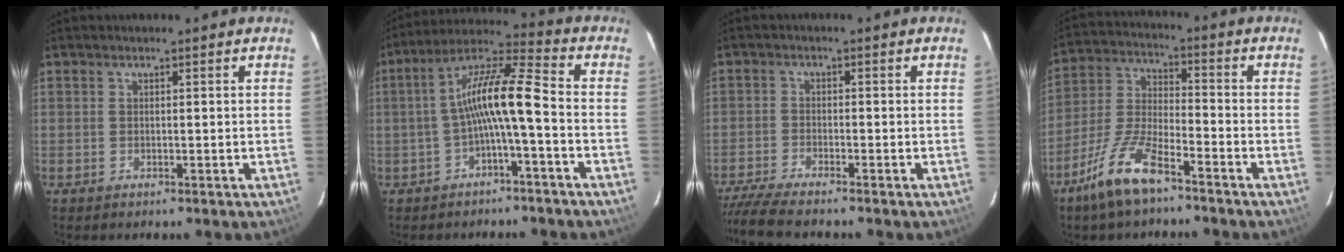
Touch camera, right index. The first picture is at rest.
{"total": 10.0, "force": [-2.3, 1.0, 9.7], "torque": [-0.199, 0.023, -0.046]}
{"total": 8.1, "force": [-7.2, 0.4, 3.7], "torque": [-0.106, -0.024, -0.133]}
{"total": 11.7, "force": [-8.1, 3.0, 7.8], "torque": [-0.176, -0.005, -0.158]}